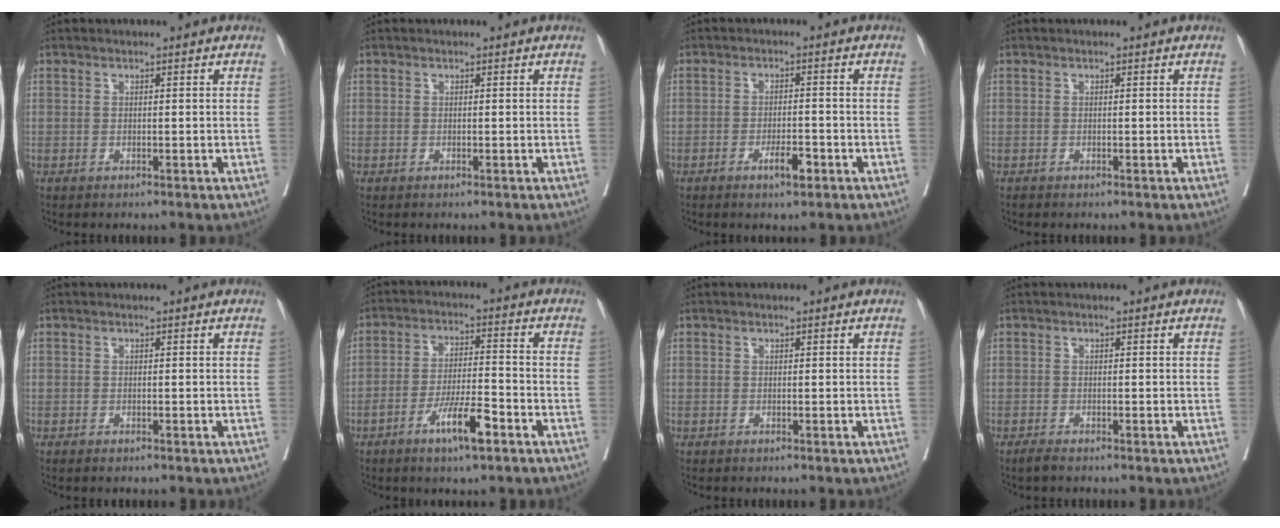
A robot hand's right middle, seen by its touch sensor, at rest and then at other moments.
{"total": 0.0}
{"total": 3.5, "force": [-1.9, 0.8, 2.8], "torque": [-0.045, 0.001, -0.030]}
{"total": 0.0}
{"total": 0.7, "force": [-0.5, 0.3, 0.3], "torque": [-0.007, -0.001, -0.005]}
{"total": 7.8, "force": [-4.4, 1.1, 6.4], "torque": [-0.115, -0.003, -0.076]}
{"total": 0.0}
{"total": 1.2, "force": [-1.0, 0.1, 0.7], "torque": [-0.024, -0.006, -0.018]}